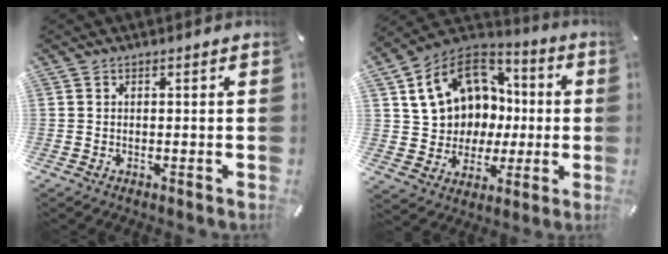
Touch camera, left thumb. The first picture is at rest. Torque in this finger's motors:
{"motor_torque": [2.44, 2.57, 0.52, -0.06, 0.45]}